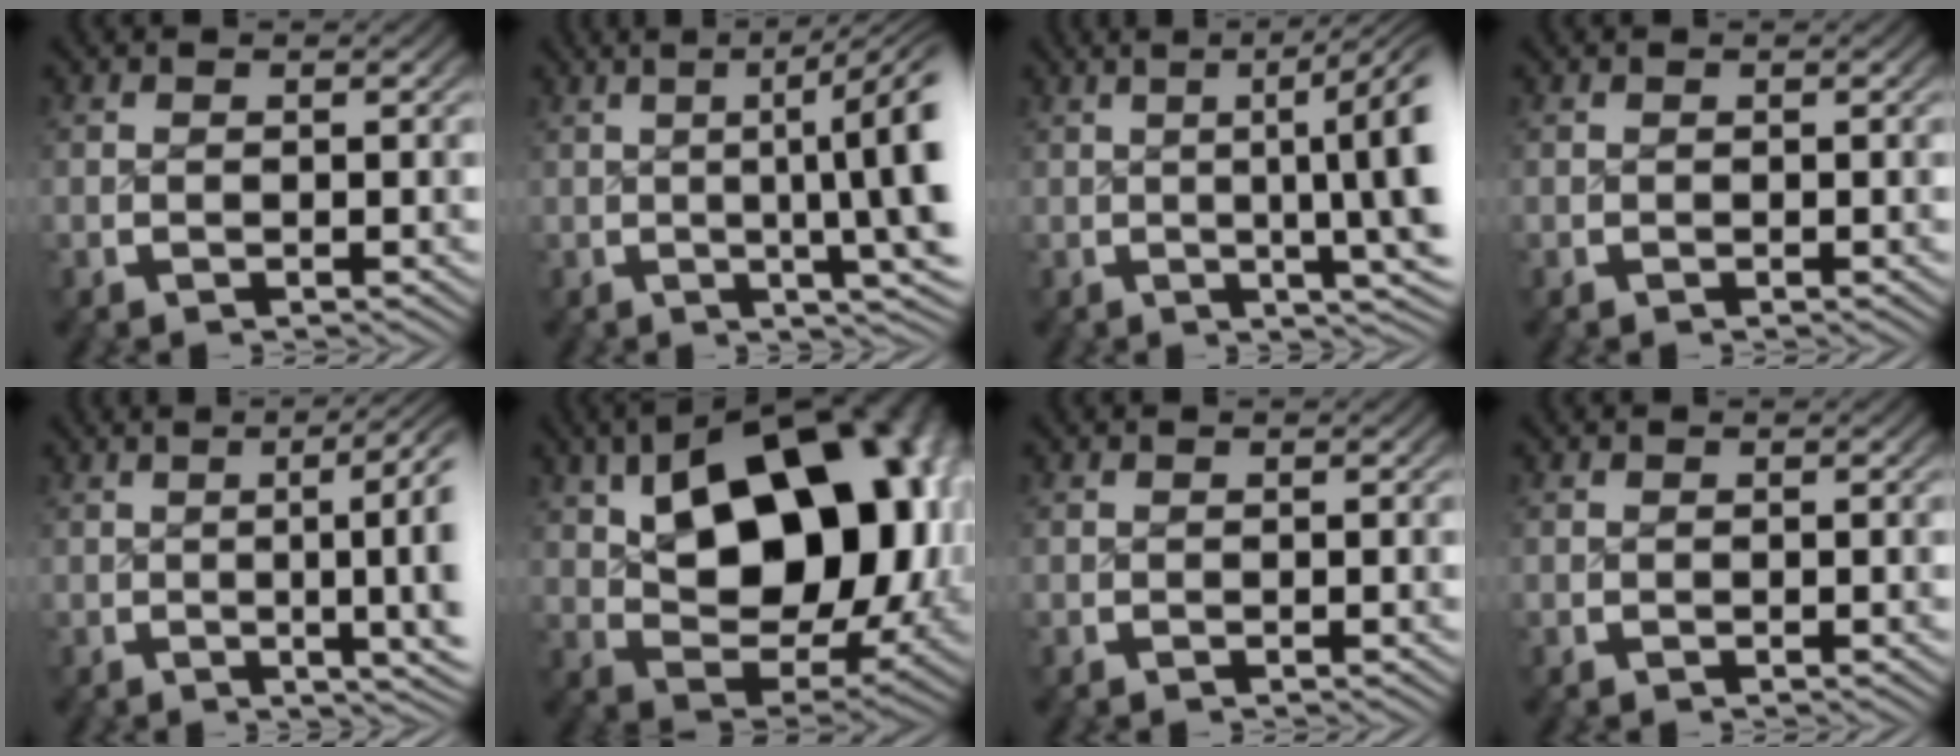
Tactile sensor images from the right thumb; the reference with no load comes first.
{"total": 9.7, "force": [1.4, 3.2, 9.0], "torque": [-0.106, 0.012, 0.011]}
{"total": 8.8, "force": [1.6, 2.8, 8.1], "torque": [-0.095, 0.013, 0.013]}
{"total": 0.0}
{"total": 6.7, "force": [0.9, 2.1, 6.4], "torque": [-0.083, 0.010, 0.005]}
{"total": 19.9, "force": [2.7, 12.0, 15.7], "torque": [-0.231, -0.028, 0.056]}
{"total": 0.0}
{"total": 0.0}